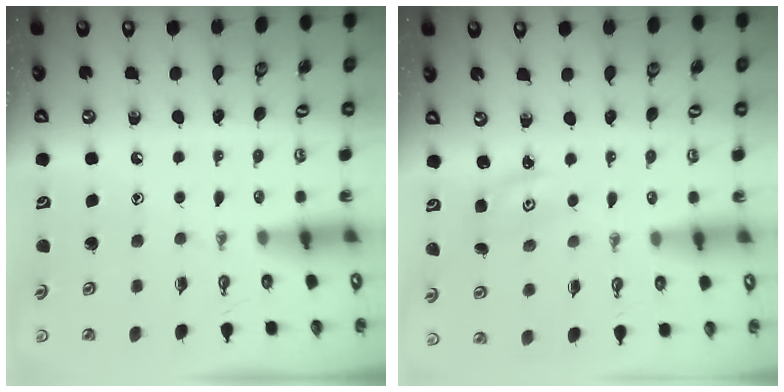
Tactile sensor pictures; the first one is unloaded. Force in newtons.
{"total": 1.8, "press": 1.8, "slide": 0.3}